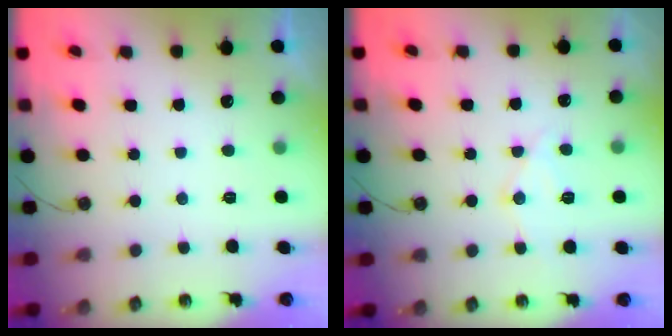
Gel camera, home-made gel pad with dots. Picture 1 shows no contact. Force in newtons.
{"total": 9.9, "press": 9.9, "slide": 0.8}